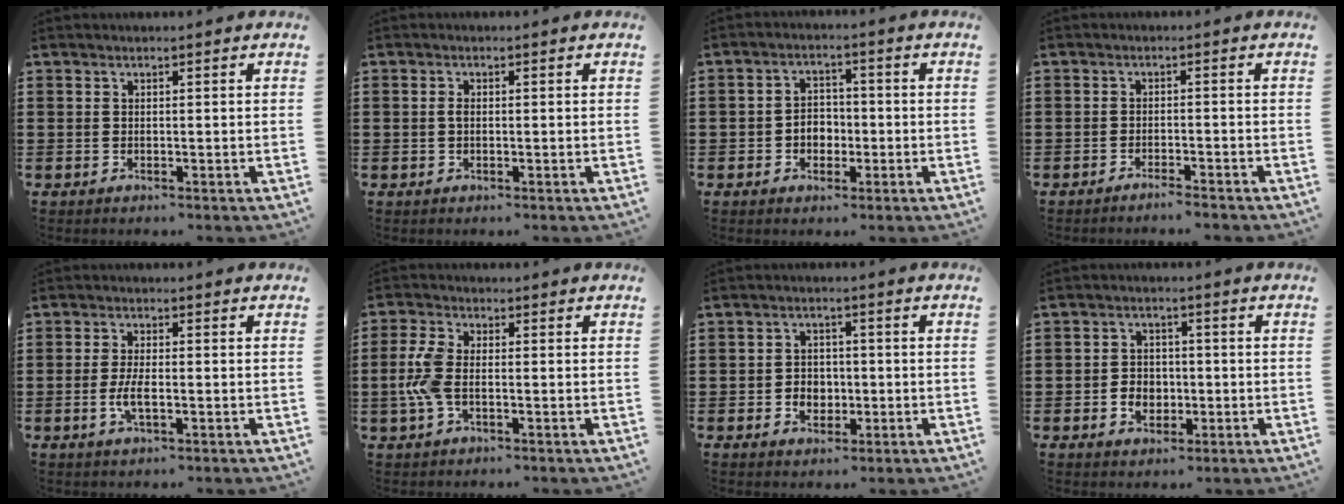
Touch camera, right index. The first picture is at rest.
{"total": 1.1, "force": [-0.1, 0.5, 1.0], "torque": [-0.020, 0.000, -0.002]}
{"total": 3.4, "force": [-1.1, 2.7, 1.8], "torque": [-0.031, 0.002, -0.026]}
{"total": 1.9, "force": [-1.8, -0.3, 0.5], "torque": [-0.010, 0.001, -0.036]}
{"total": 3.5, "force": [-1.0, 0.8, 3.2], "torque": [-0.070, -0.006, -0.021]}
{"total": 5.7, "force": [-0.9, 2.8, 4.9], "torque": [-0.129, -0.006, -0.026]}
{"total": 3.1, "force": [-1.0, 2.5, 1.5], "torque": [-0.028, -0.001, -0.025]}
{"total": 3.5, "force": [-1.1, 2.8, 1.9], "torque": [-0.035, -0.002, -0.024]}